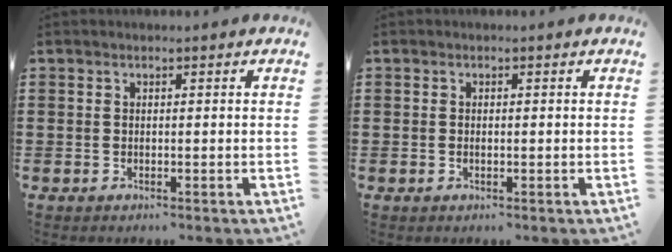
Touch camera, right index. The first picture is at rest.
{"total": 0.5, "force": [-0.2, 0.2, 0.5], "torque": [-0.010, -0.001, -0.003]}